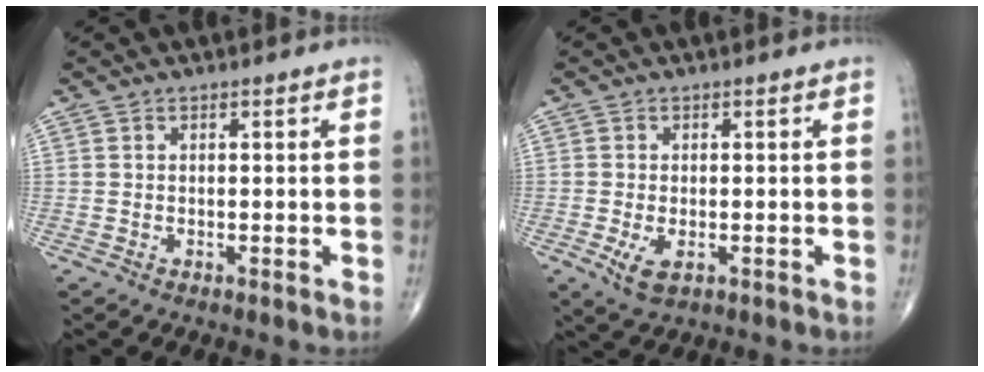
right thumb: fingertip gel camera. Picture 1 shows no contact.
{"total": 4.0, "force": [-1.2, 2.1, 3.2], "torque": [-0.060, -0.009, -0.017]}